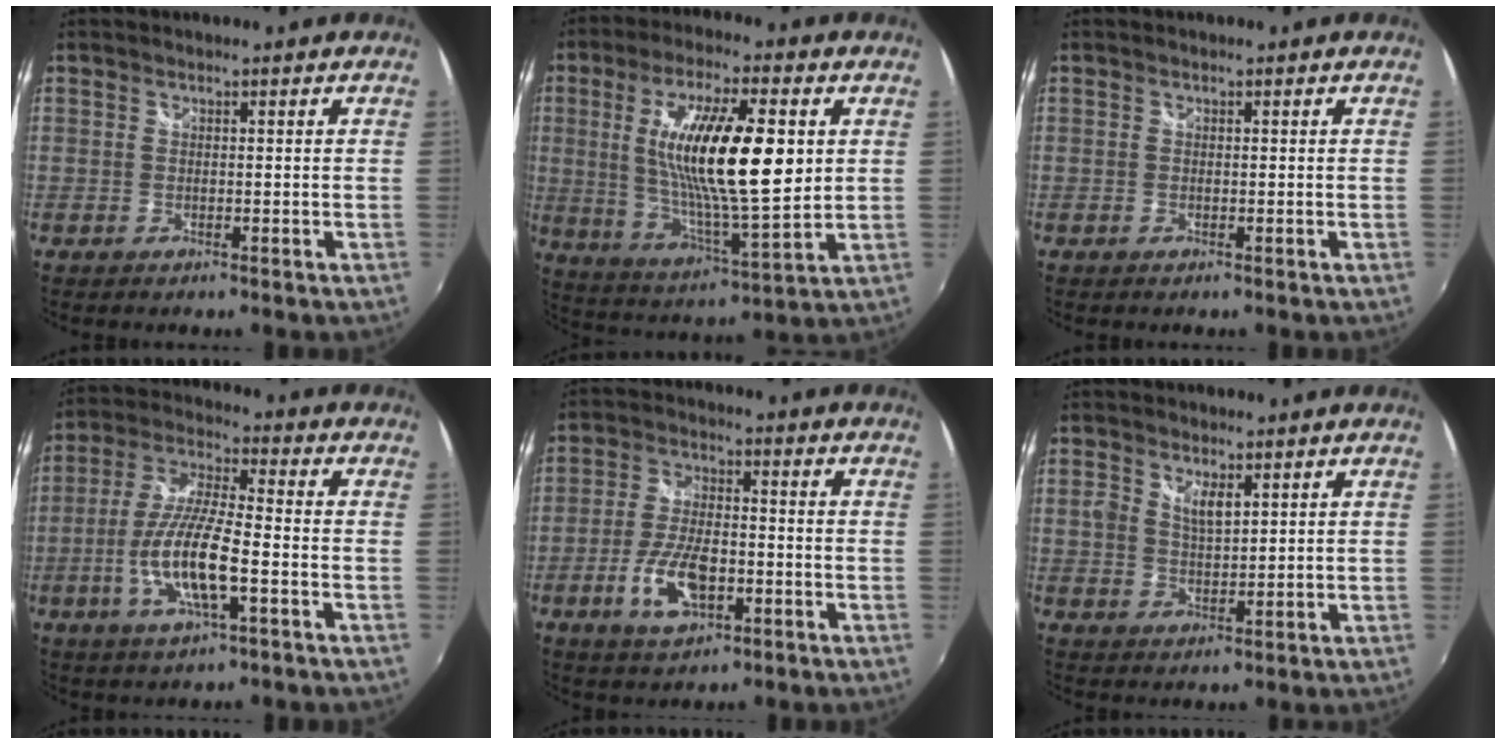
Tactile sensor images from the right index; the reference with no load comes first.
{"total": 19.4, "force": [3.3, 4.7, 18.6], "torque": [-0.333, -0.004, 0.065]}
{"total": 0.0}
{"total": 12.8, "force": [-3.9, 2.6, 11.9], "torque": [-0.247, -0.004, -0.073]}
{"total": 10.0, "force": [-3.6, 4.7, 8.0], "torque": [-0.166, 0.000, -0.061]}
{"total": 4.2, "force": [1.7, 2.2, 3.1], "torque": [-0.055, 0.006, 0.033]}